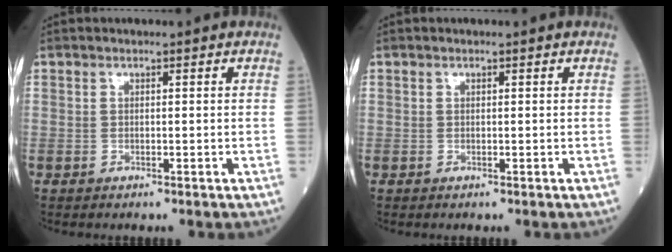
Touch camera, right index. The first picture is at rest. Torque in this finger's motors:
{"motor_torque": [0.00, 0.00, 0.00, 0.00]}